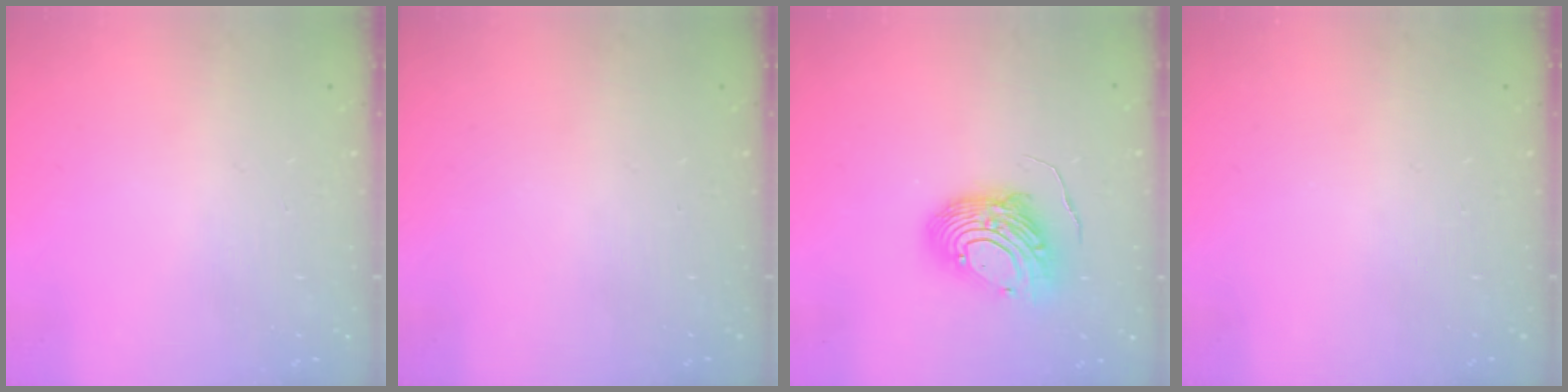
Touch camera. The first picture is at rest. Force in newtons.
{"total": 0.0}
{"total": 12.2, "press": 12.1, "slide": 0.9}
{"total": 0.0}